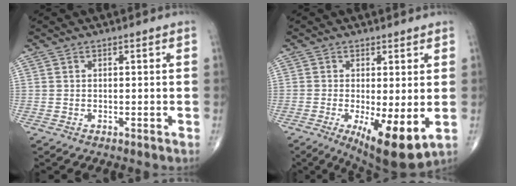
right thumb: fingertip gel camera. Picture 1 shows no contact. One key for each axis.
{"total": 10.8, "fx": -2.4, "fy": 3.3, "fz": 10.0, "tx": -0.157, "ty": -0.027, "tz": -0.029}